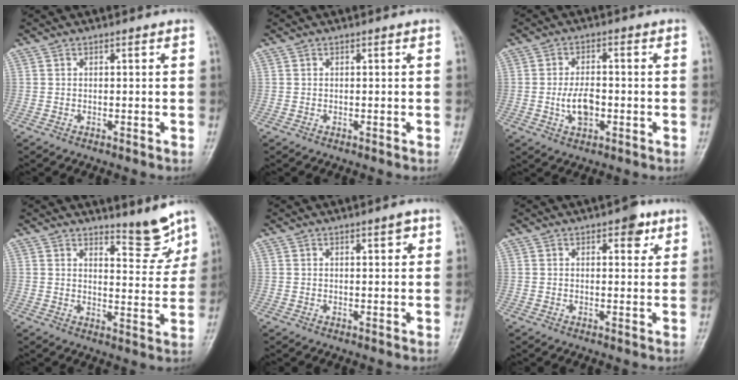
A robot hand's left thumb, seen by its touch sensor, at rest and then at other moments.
{"total": 0.0}
{"total": 5.7, "force": [-1.2, 3.3, 4.5], "torque": [-0.076, 0.006, -0.022]}
{"total": 6.4, "force": [5.7, 1.3, 2.7], "torque": [-0.019, -0.056, 0.088]}
{"total": 2.5, "force": [1.2, 0.8, 2.0], "torque": [-0.022, -0.003, 0.015]}
{"total": 4.1, "force": [2.2, 2.1, 2.8], "torque": [-0.017, -0.006, 0.023]}